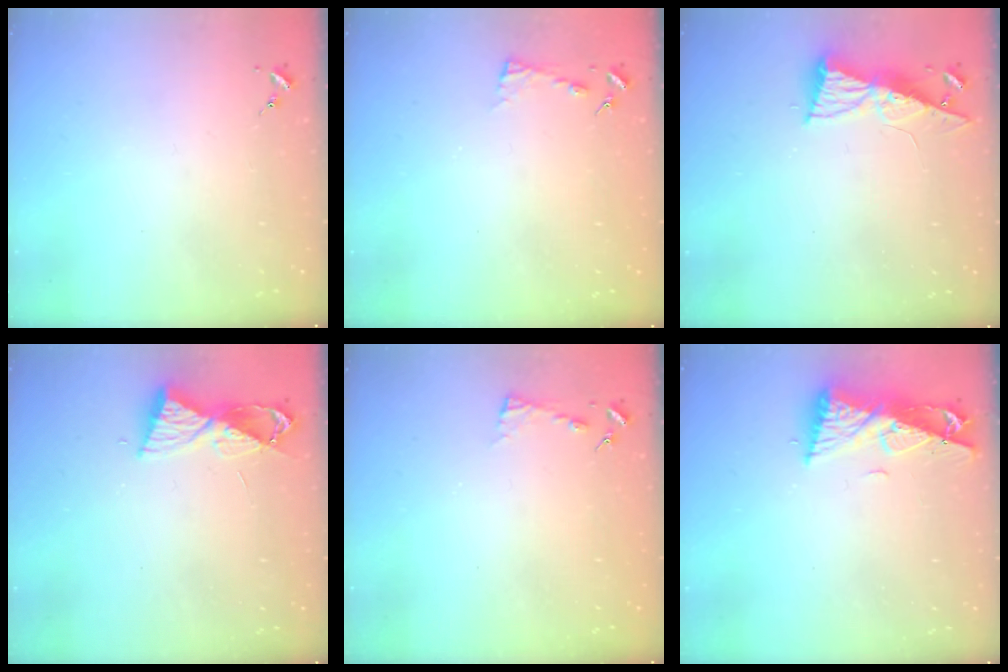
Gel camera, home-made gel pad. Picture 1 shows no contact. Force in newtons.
{"total": 2.8, "press": 2.8, "slide": 0.3}
{"total": 8.3, "press": 8.3, "slide": 0.7}
{"total": 8.2, "press": 8.2, "slide": 0.8}
{"total": 2.8, "press": 2.8, "slide": 0.3}
{"total": 9.3, "press": 9.2, "slide": 1.3}